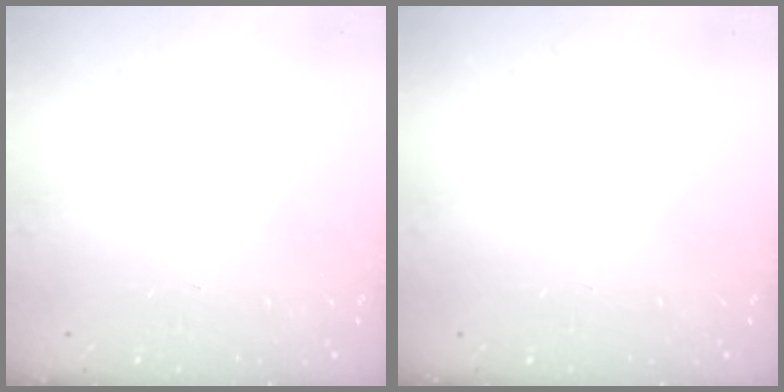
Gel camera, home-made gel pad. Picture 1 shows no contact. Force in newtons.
{"total": 0.0}